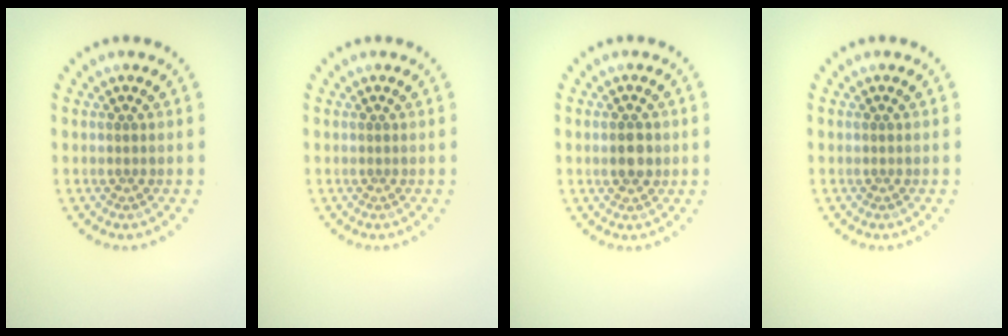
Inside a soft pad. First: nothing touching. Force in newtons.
{"total": 0.0}
{"total": 2.0, "press": 2.0, "slide": 0.1}
{"total": 0.0}